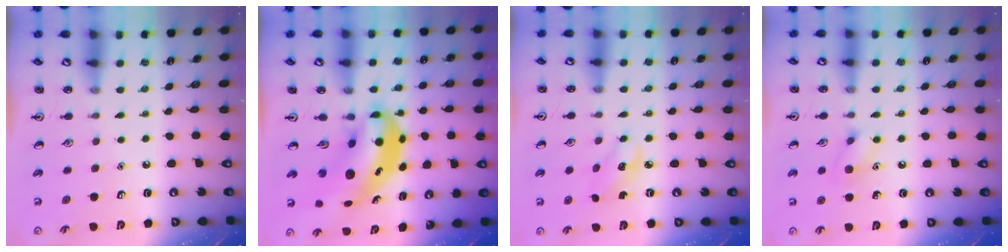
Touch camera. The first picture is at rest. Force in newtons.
{"total": 8.2, "press": 7.9, "slide": 2.1}
{"total": 2.9, "press": 2.8, "slide": 0.7}
{"total": 7.4, "press": 7.3, "slide": 1.0}